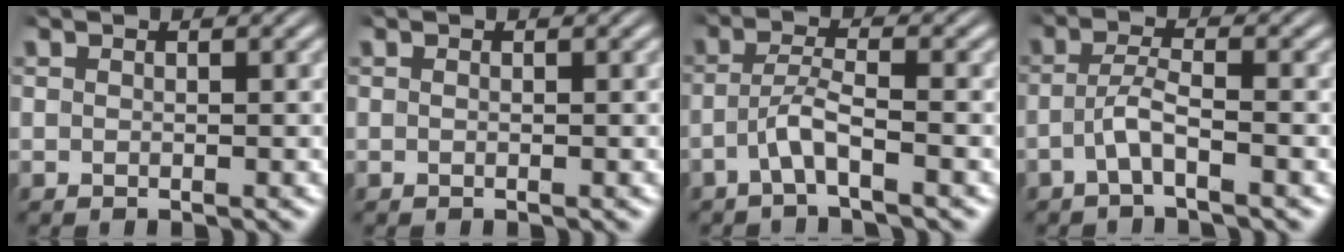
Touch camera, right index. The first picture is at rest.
{"total": 0.0}
{"total": 3.0, "force": [-2.0, 0.4, 2.2], "torque": [-0.048, -0.003, -0.035]}
{"total": 2.8, "force": [-1.9, 0.4, 2.0], "torque": [-0.045, -0.003, -0.033]}